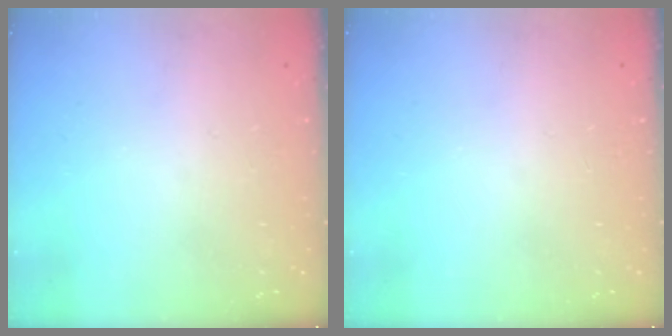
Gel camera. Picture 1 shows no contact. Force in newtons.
{"total": 0.0}